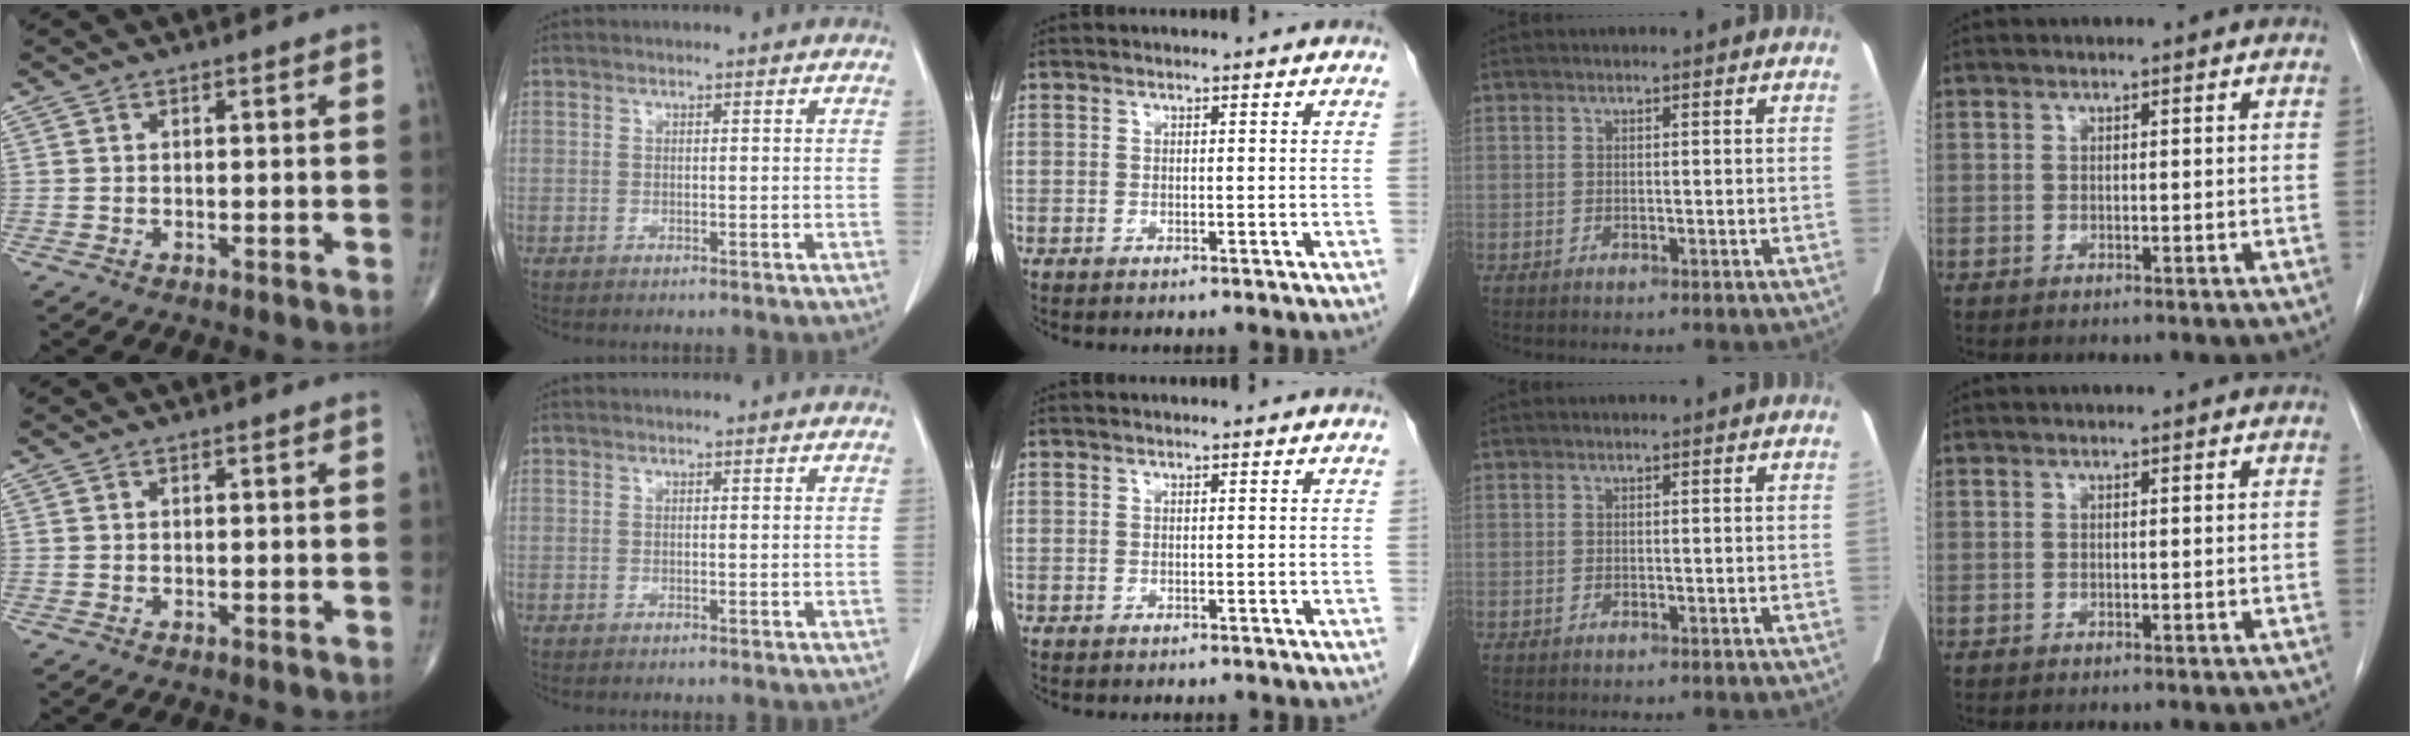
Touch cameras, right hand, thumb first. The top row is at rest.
{}